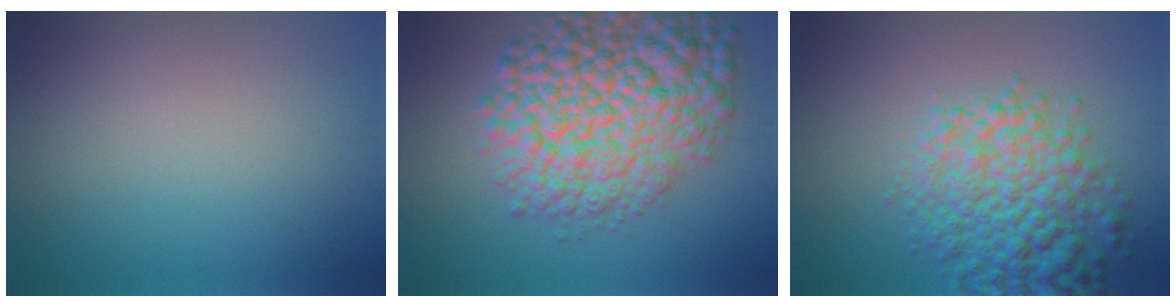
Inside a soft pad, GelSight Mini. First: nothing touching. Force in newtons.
{"total": 10.4, "press": 10.4, "slide": 0.4}
{"total": 6.9, "press": 6.9, "slide": 0.4}